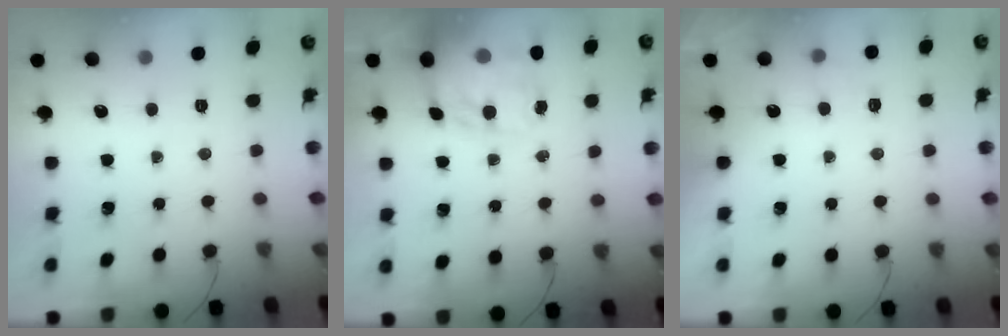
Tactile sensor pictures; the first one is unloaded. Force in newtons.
{"total": 14.4, "press": 13.9, "slide": 3.8}
{"total": 2.8, "press": 2.5, "slide": 1.4}